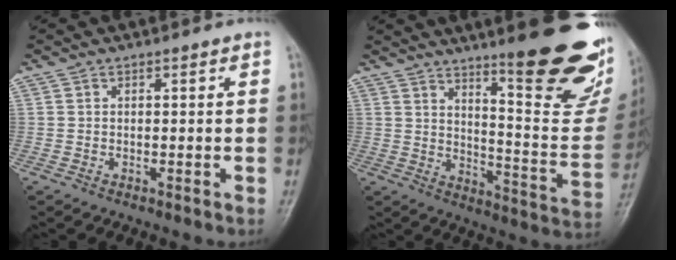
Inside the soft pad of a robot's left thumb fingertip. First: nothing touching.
{"total": 24.0, "force": [15.5, 4.9, 17.7], "torque": [-0.202, -0.106, 0.215]}